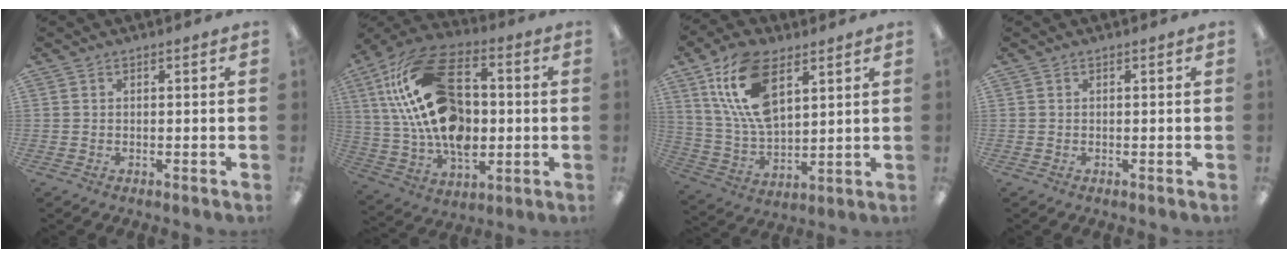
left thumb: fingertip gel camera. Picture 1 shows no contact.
{"total": 24.7, "force": [4.5, 16.2, 18.1], "torque": [-0.367, -0.011, 0.083]}
{"total": 17.1, "force": [8.0, 9.3, 11.9], "torque": [-0.263, -0.018, 0.144]}
{"total": 0.0}